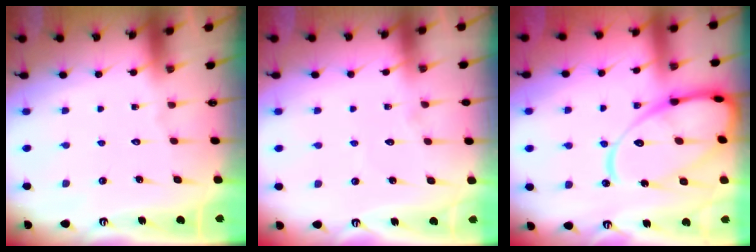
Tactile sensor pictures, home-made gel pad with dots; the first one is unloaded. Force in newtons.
{"total": 3.1, "press": 3.0, "slide": 0.3}
{"total": 18.5, "press": 18.4, "slide": 1.9}